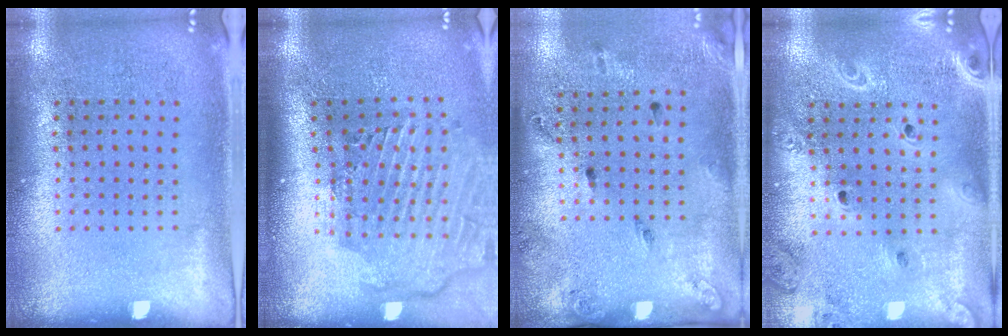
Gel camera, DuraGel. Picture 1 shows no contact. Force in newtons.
{"total": 2.9, "press": 2.2, "slide": 1.8}
{"total": 1.8, "press": 1.0, "slide": 1.5}
{"total": 2.1, "press": 1.9, "slide": 0.9}